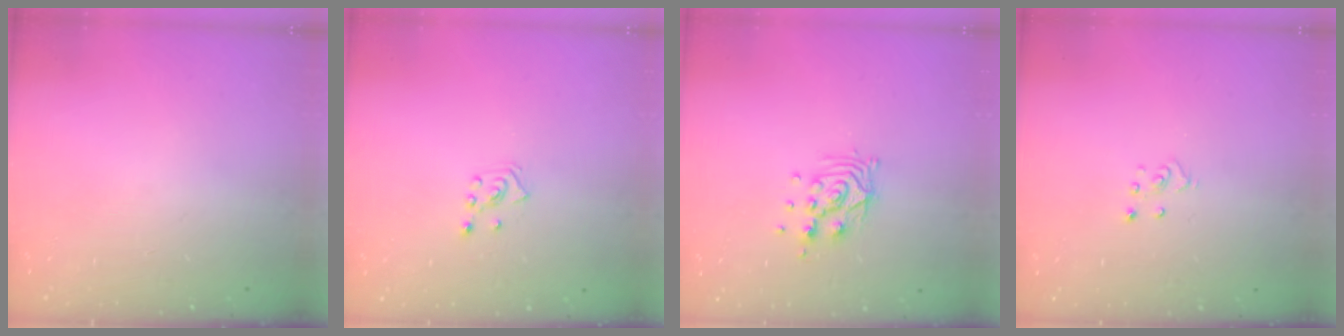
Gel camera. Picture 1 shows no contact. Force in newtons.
{"total": 2.8, "press": 2.7, "slide": 0.7}
{"total": 9.3, "press": 9.3, "slide": 0.6}
{"total": 2.8, "press": 2.8, "slide": 0.3}